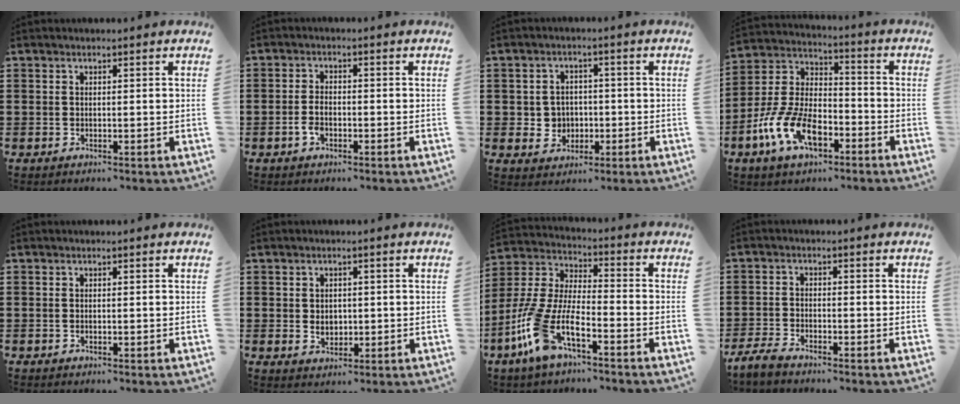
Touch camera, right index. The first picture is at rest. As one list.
[{"total": 2.8, "force": [-1.2, 1.3, 2.1], "torque": [-0.056, -0.006, -0.026]}, {"total": 3.8, "force": [-0.4, 3.6, 1.1], "torque": [-0.036, 0.007, -0.010]}, {"total": 11.0, "force": [-5.4, 5.7, 7.7], "torque": [-0.188, 0.001, -0.104]}, {"total": 0.0}, {"total": 2.1, "force": [0.1, 1.8, 1.1], "torque": [-0.019, 0.006, -0.002]}, {"total": 10.0, "force": [-6.1, 2.6, 7.4], "torque": [-0.203, -0.024, -0.130]}, {"total": 2.6, "force": [-2.4, 0.3, 0.9], "torque": [-0.032, 0.001, -0.053]}]